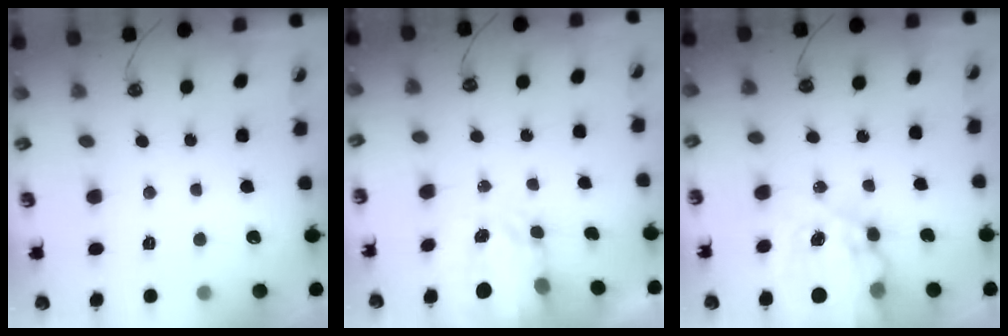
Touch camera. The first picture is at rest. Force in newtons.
{"total": 3.6, "press": 3.5, "slide": 0.4}
{"total": 17.0, "press": 16.9, "slide": 1.8}